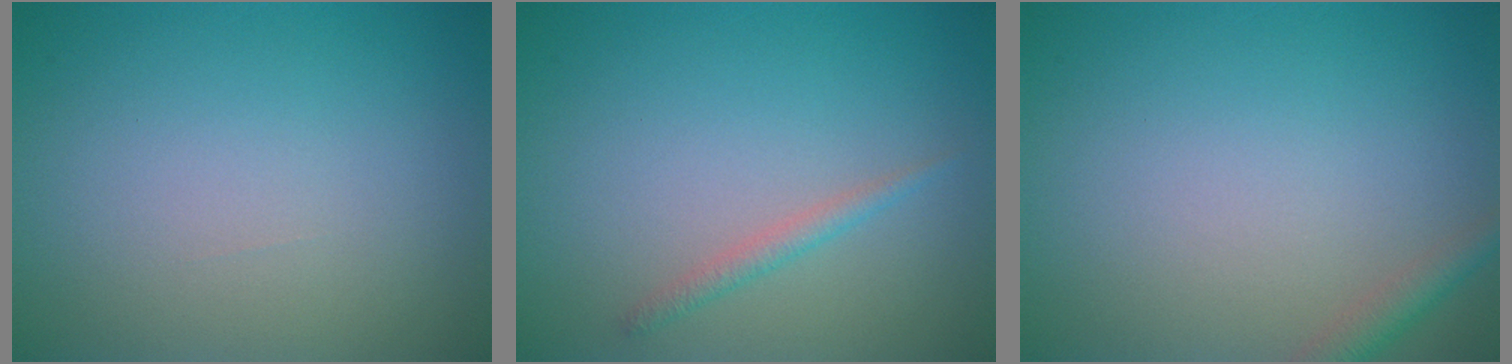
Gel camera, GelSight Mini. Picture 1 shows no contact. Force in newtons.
{"total": 1.2, "press": 1.1, "slide": 0.0}
{"total": 1.6, "press": 1.6, "slide": 0.1}